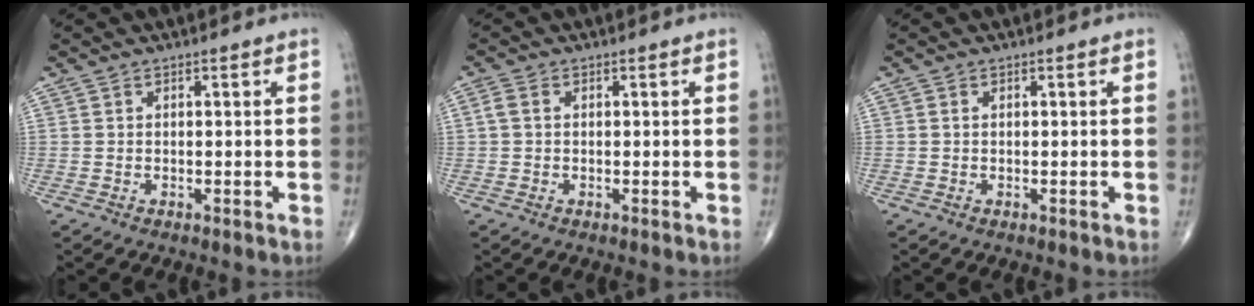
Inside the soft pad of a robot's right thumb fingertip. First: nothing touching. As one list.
[{"total": 1.8, "force": [0.2, 1.3, 1.3], "torque": [-0.031, 0.006, 0.003]}, {"total": 0.0}]